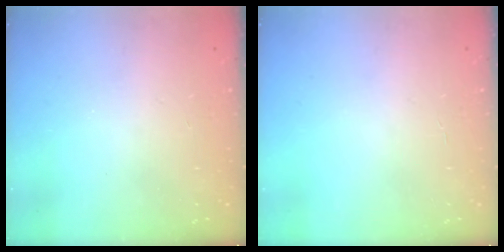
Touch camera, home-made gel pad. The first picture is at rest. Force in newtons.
{"total": 0.9, "press": 0.9, "slide": 0.1}